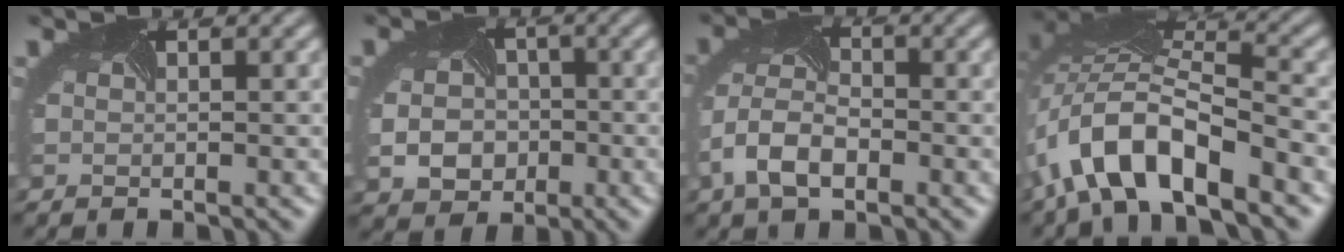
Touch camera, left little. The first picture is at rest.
{"total": 4.3, "force": [-1.1, 3.8, 1.7], "torque": [-0.036, -0.005, -0.019]}
{"total": 4.8, "force": [-2.3, 2.8, 3.1], "torque": [-0.075, 0.005, -0.055]}
{"total": 10.4, "force": [-5.2, 4.4, 7.8], "torque": [-0.153, 0.015, -0.104]}